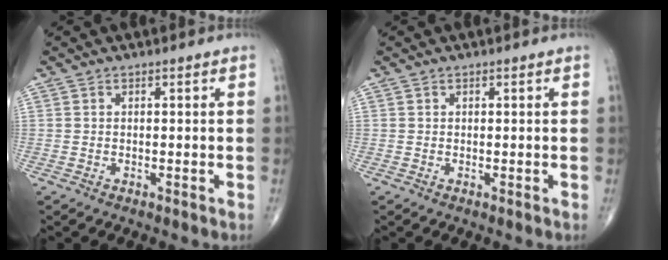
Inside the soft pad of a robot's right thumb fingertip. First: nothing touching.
{"total": 0.0}